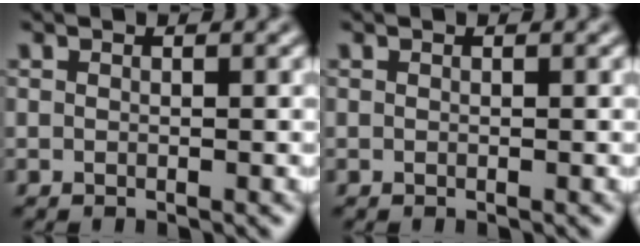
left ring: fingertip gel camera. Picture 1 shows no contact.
{"total": 0.0}